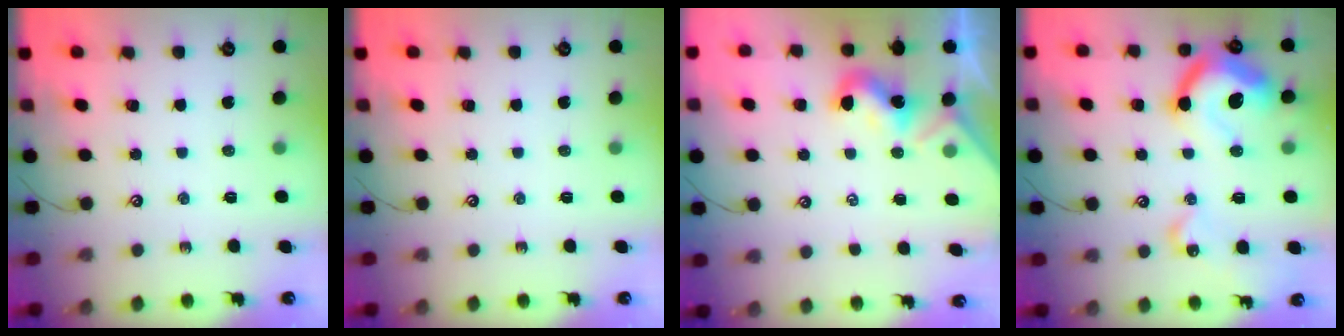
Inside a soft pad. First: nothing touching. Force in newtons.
{"total": 0.0}
{"total": 1.8, "press": 1.8, "slide": 0.4}
{"total": 22.6, "press": 22.5, "slide": 2.4}